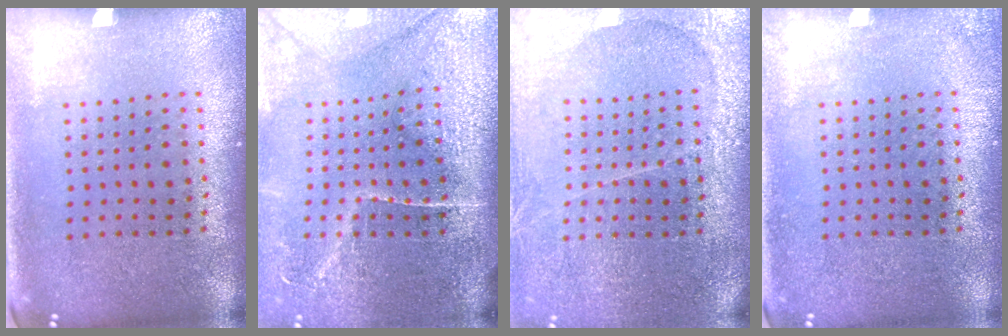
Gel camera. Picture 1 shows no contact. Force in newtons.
{"total": 4.5, "press": 3.9, "slide": 2.3}
{"total": 3.6, "press": 3.3, "slide": 1.6}
{"total": 0.9, "press": 0.9, "slide": 0.1}